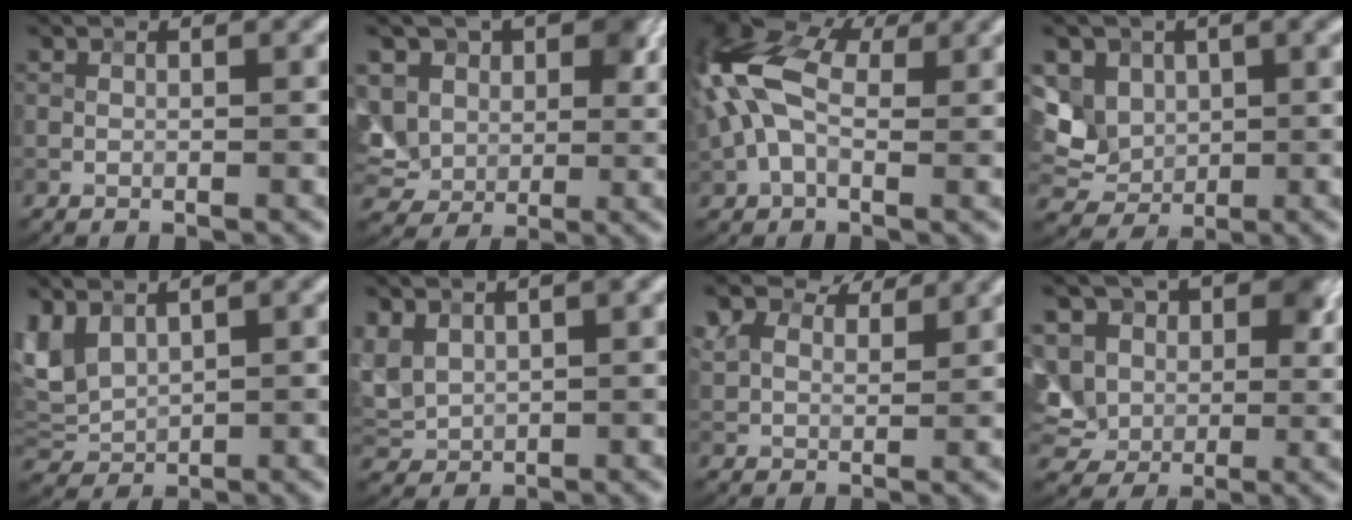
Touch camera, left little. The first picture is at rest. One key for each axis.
{"total": 9.7, "fx": 3.2, "fy": 7.3, "fz": 5.6, "tx": -0.117, "ty": 0.014, "tz": 0.045}
{"total": 9.4, "fx": 1.7, "fy": 5.8, "fz": 7.3, "tx": -0.176, "ty": 0.022, "tz": 0.011}
{"total": 5.8, "fx": 1.3, "fy": 4.9, "fz": 2.8, "tx": -0.062, "ty": 0.016, "tz": 0.012}
{"total": 3.3, "fx": 1.7, "fy": 2.0, "fz": 1.9, "tx": -0.049, "ty": 0.003, "tz": 0.039}
{"total": 3.3, "fx": 1.4, "fy": 2.2, "fz": 2.0, "tx": -0.051, "ty": 0.004, "tz": 0.030}
{"total": 6.3, "fx": 5.0, "fy": 2.9, "fz": 2.5, "tx": -0.077, "ty": 0.010, "tz": 0.092}
{"total": 11.2, "fx": 3.7, "fy": 8.2, "fz": 6.7, "tx": -0.131, "ty": 0.019, "tz": 0.054}